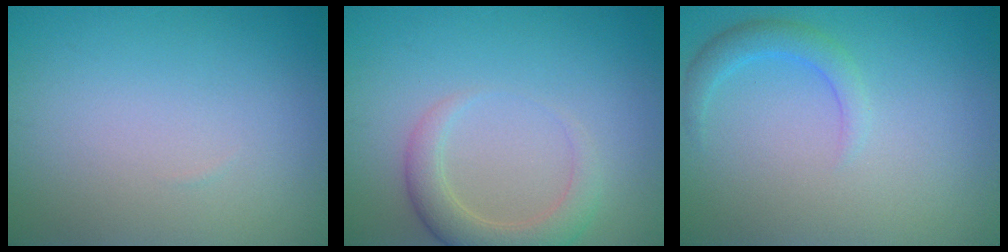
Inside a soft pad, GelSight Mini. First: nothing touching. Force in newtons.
{"total": 3.5, "press": 3.5, "slide": 0.4}
{"total": 2.1, "press": 2.1, "slide": 0.1}